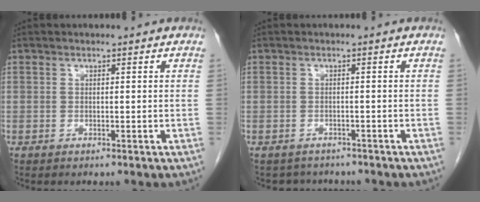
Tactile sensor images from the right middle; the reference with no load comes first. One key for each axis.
{"total": 3.9, "fx": -3.5, "fy": 1.8, "fz": 0.1, "tx": -0.001, "ty": 0.006, "tz": -0.045}